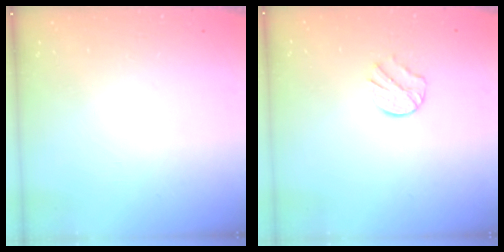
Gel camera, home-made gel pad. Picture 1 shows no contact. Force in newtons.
{"total": 5.5, "press": 5.5, "slide": 0.6}